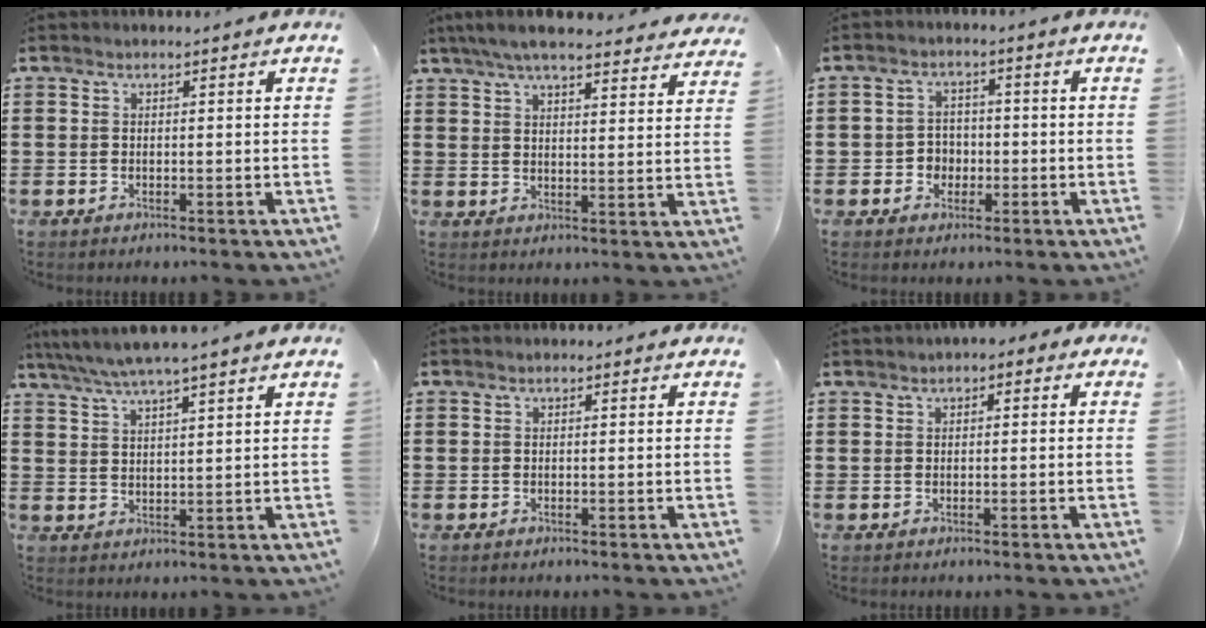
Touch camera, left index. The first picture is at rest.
{"total": 6.4, "force": [5.8, 0.6, 2.6], "torque": [-0.069, -0.018, 0.105]}
{"total": 3.1, "force": [-1.1, 2.7, 1.0], "torque": [-0.028, 0.005, -0.026]}
{"total": 4.8, "force": [4.0, -0.1, 2.7], "torque": [-0.062, -0.013, 0.070]}
{"total": 0.0}
{"total": 1.0, "force": [0.1, 0.7, 0.8], "torque": [-0.017, 0.005, 0.000]}